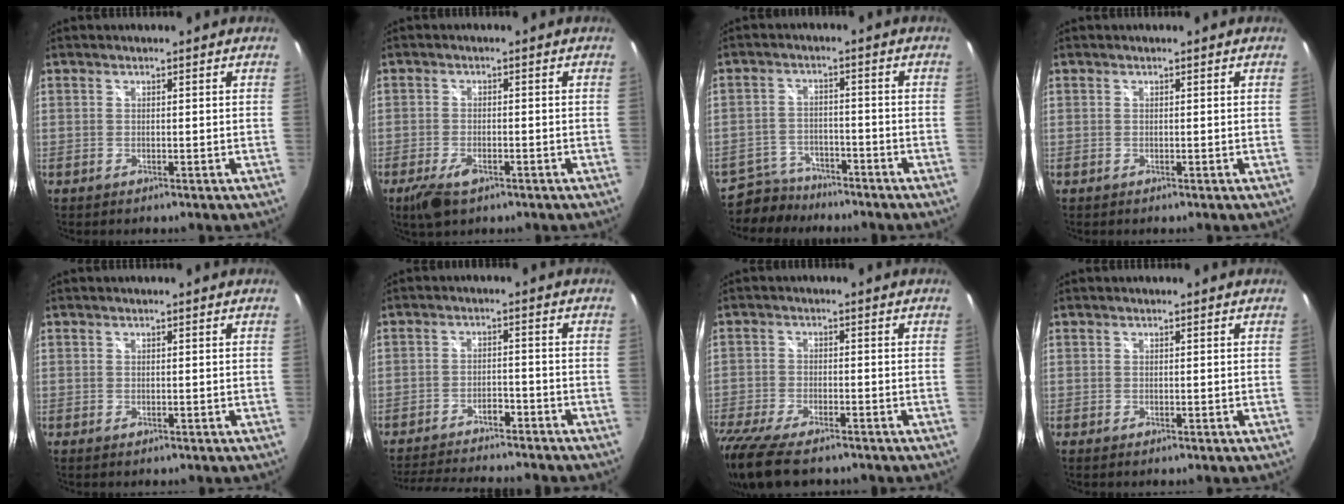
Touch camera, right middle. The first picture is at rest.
{"total": 5.4, "force": [-3.4, 2.2, 3.5], "torque": [-0.090, -0.016, -0.061]}
{"total": 7.2, "force": [-6.2, 3.5, 0.9], "torque": [-0.042, 0.004, -0.103]}
{"total": 0.0}
{"total": 0.0}
{"total": 13.9, "force": [-12.5, 2.5, 5.6], "torque": [-0.120, -0.003, -0.186]}
{"total": 14.6, "force": [-11.6, 4.5, 7.7], "torque": [-0.187, -0.053, -0.203]}
{"total": 0.0}